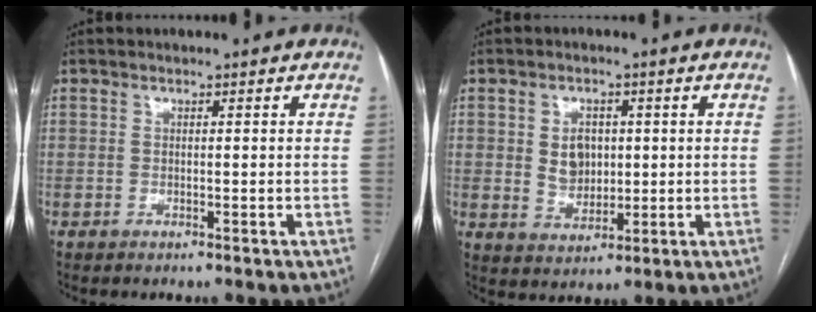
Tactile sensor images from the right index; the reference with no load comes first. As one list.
[{"total": 5.1, "force": [0.8, 3.9, 3.2], "torque": [-0.056, 0.005, 0.026]}]